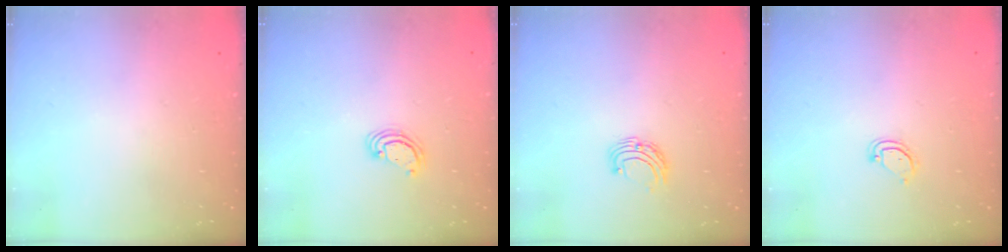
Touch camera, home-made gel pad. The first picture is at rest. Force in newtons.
{"total": 2.8, "press": 2.8, "slide": 0.3}
{"total": 5.2, "press": 5.2, "slide": 0.5}
{"total": 3.1, "press": 3.1, "slide": 0.4}